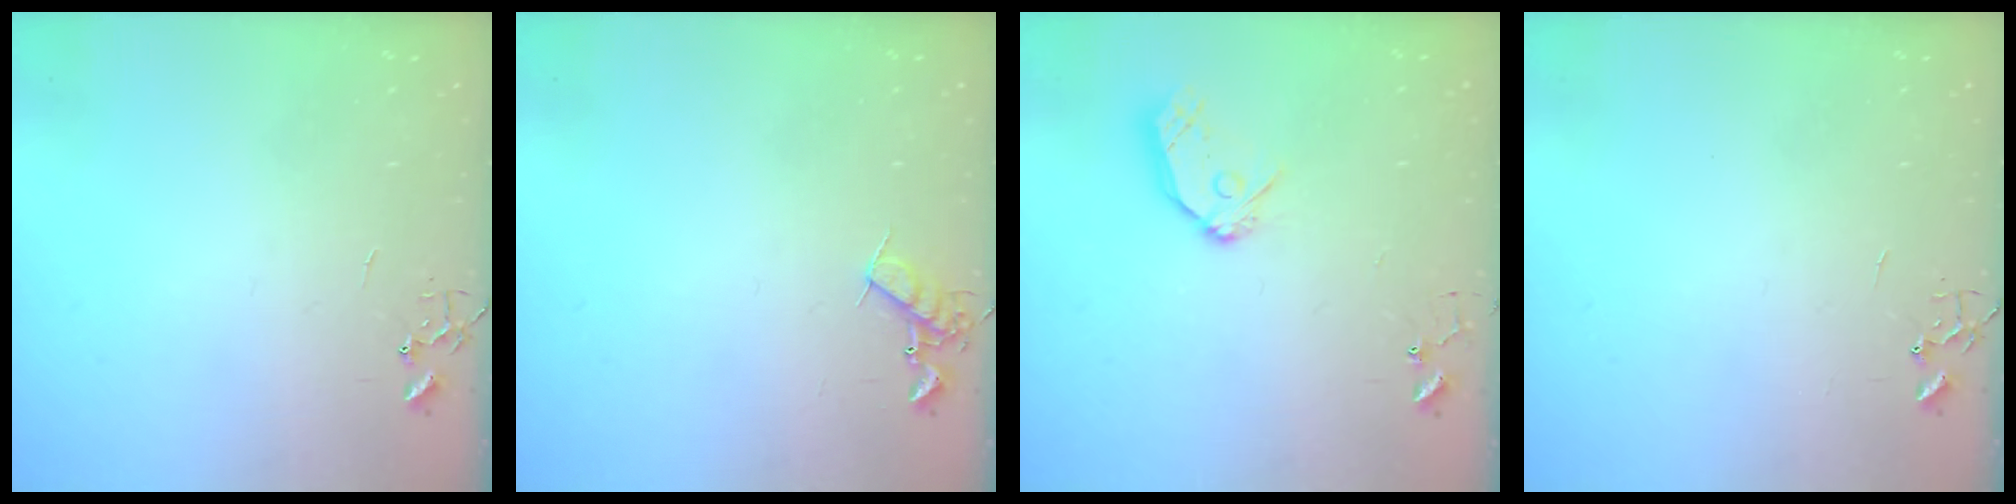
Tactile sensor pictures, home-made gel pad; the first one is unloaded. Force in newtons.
{"total": 7.5, "press": 7.5, "slide": 0.8}
{"total": 11.0, "press": 10.9, "slide": 1.1}
{"total": 0.0}